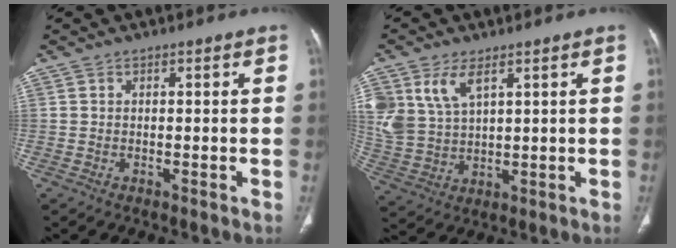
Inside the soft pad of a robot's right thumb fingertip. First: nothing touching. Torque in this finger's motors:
{"motor_torque": [-0.40, 0.61, 0.42, 0.46, 0.23]}